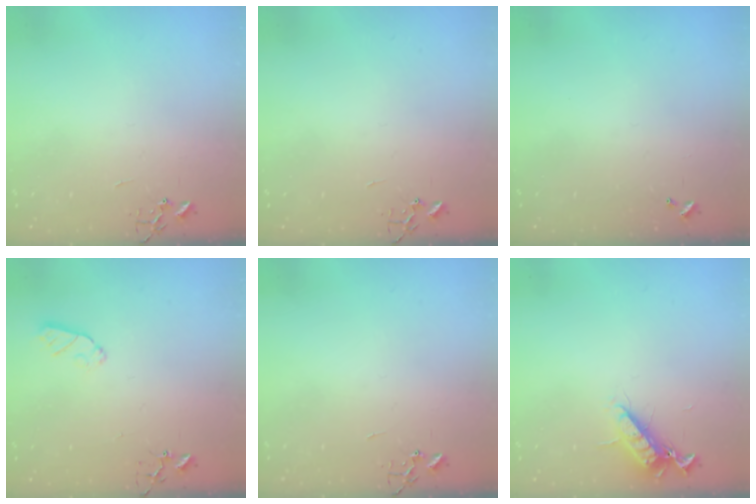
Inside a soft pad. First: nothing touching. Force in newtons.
{"total": 0.0}
{"total": 0.0}
{"total": 6.2, "press": 6.2, "slide": 0.0}
{"total": 0.0}
{"total": 11.1, "press": 11.1, "slide": 1.3}